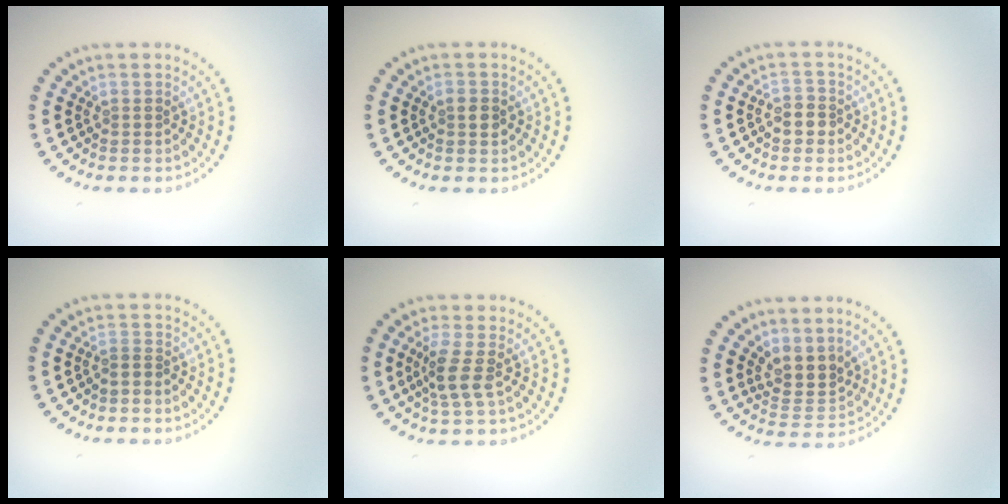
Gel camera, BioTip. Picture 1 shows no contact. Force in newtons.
{"total": 0.9, "press": 0.9, "slide": 0.1}
{"total": 1.7, "press": 1.6, "slide": 0.5}
{"total": 0.6, "press": 0.5, "slide": 0.4}
{"total": 2.7, "press": 2.1, "slide": 1.7}
{"total": 2.8, "press": 2.1, "slide": 1.9}